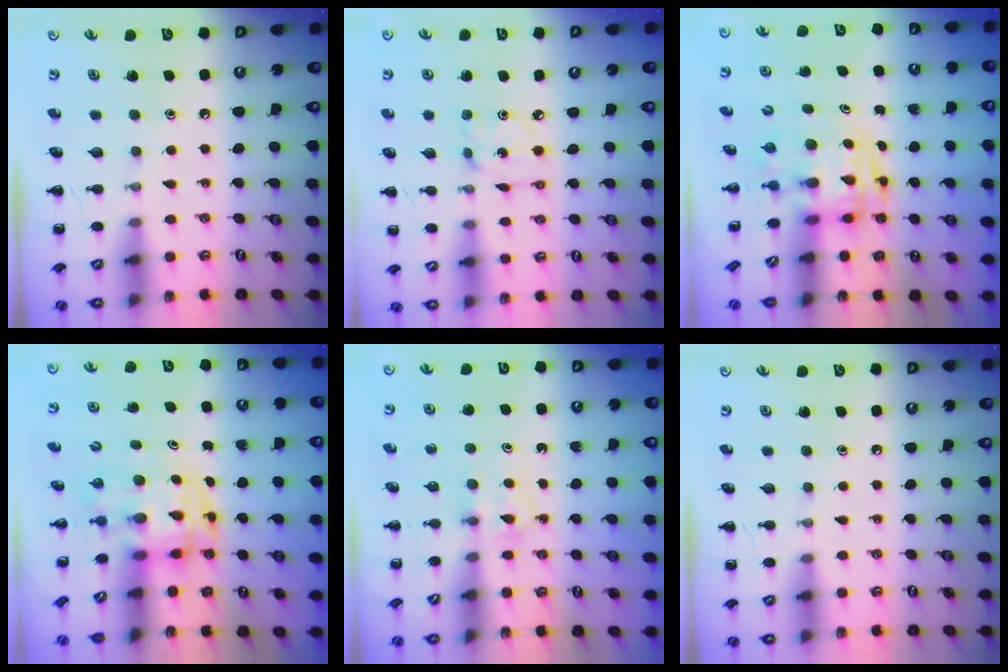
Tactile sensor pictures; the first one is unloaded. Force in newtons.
{"total": 3.1, "press": 3.1, "slide": 0.2}
{"total": 2.7, "press": 2.6, "slide": 0.5}
{"total": 3.8, "press": 3.7, "slide": 0.7}
{"total": 3.7, "press": 3.5, "slide": 1.4}
{"total": 0.0}